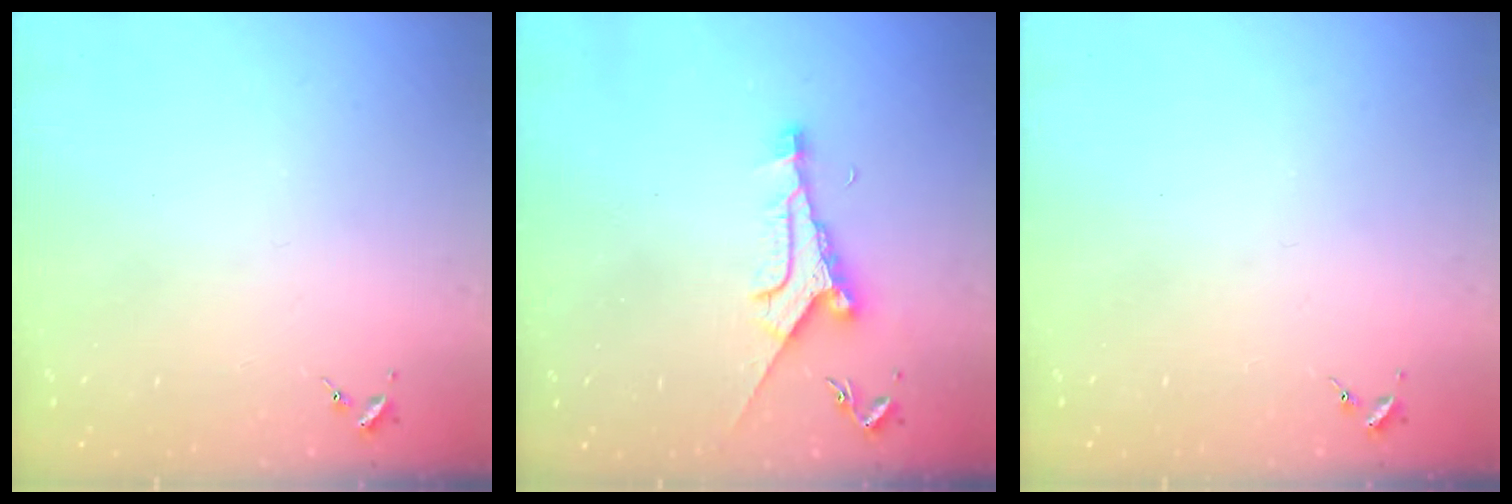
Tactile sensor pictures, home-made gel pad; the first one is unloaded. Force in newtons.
{"total": 9.0, "press": 9.0, "slide": 0.8}
{"total": 0.0}